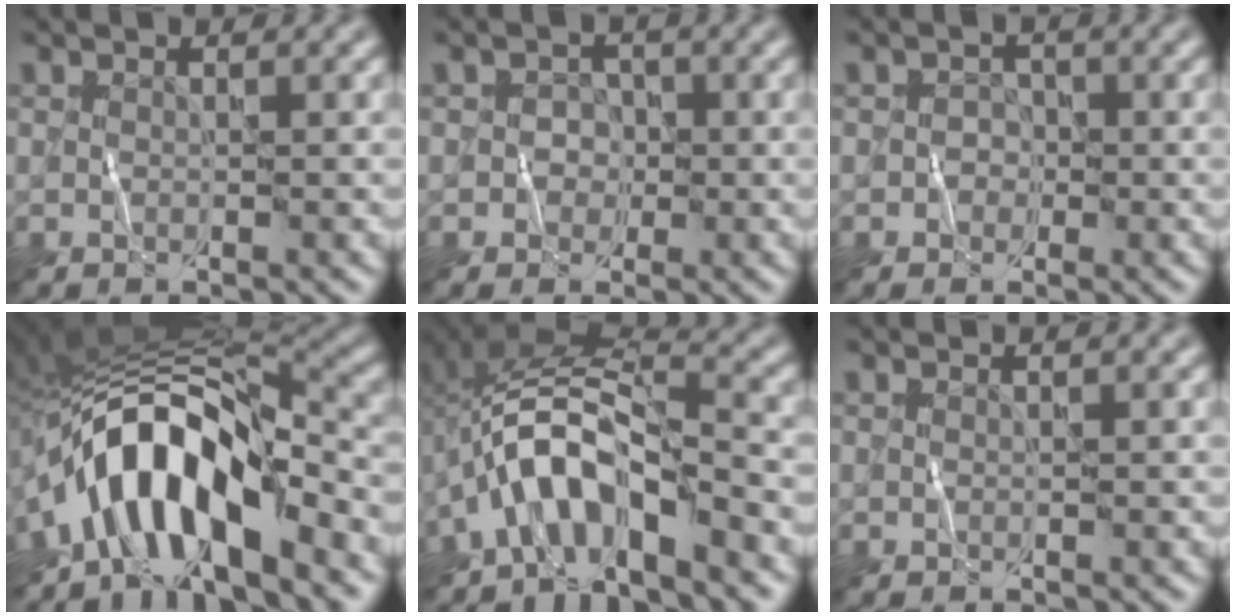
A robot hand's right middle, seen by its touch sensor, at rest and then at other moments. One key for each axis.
{"total": 1.5, "fx": -0.3, "fy": 1.5, "fz": 0.1, "tx": 0.026, "ty": 0.009, "tz": -0.014}
{"total": 1.3, "fx": -0.4, "fy": 1.2, "fz": 0.0, "tx": 0.023, "ty": 0.012, "tz": -0.017}
{"total": 10.7, "fx": -4.8, "fy": 4.1, "fz": 8.6, "tx": -0.124, "ty": 0.018, "tz": -0.092}
{"total": 7.4, "fx": -3.7, "fy": 2.7, "fz": 5.8, "tx": -0.101, "ty": 0.013, "tz": -0.078}
{"total": 0.0}